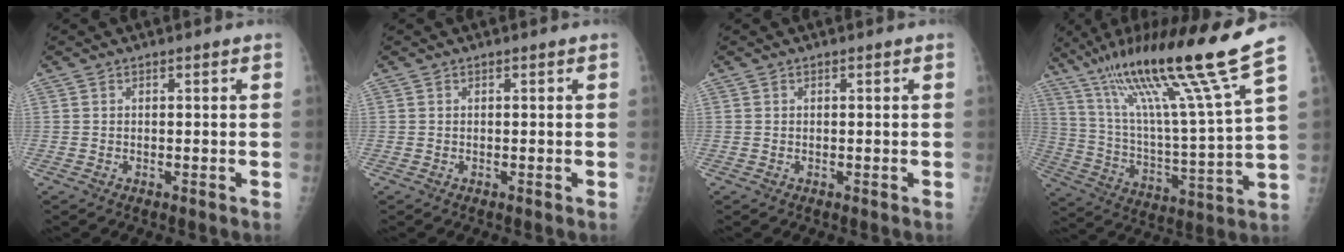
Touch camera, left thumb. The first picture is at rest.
{"total": 0.0}
{"total": 0.0}
{"total": 23.7, "force": [16.5, -0.5, 17.0], "torque": [-0.266, -0.075, 0.289]}